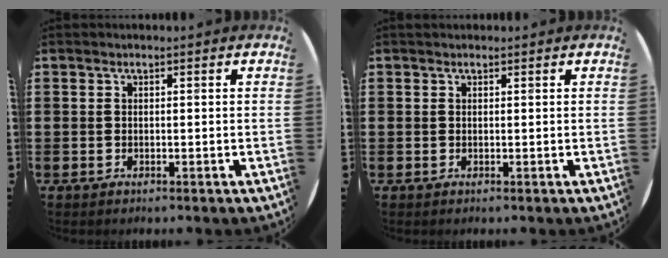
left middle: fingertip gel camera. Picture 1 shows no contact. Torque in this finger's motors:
{"motor_torque": [-0.12, 0.13, -0.04, 0.02]}